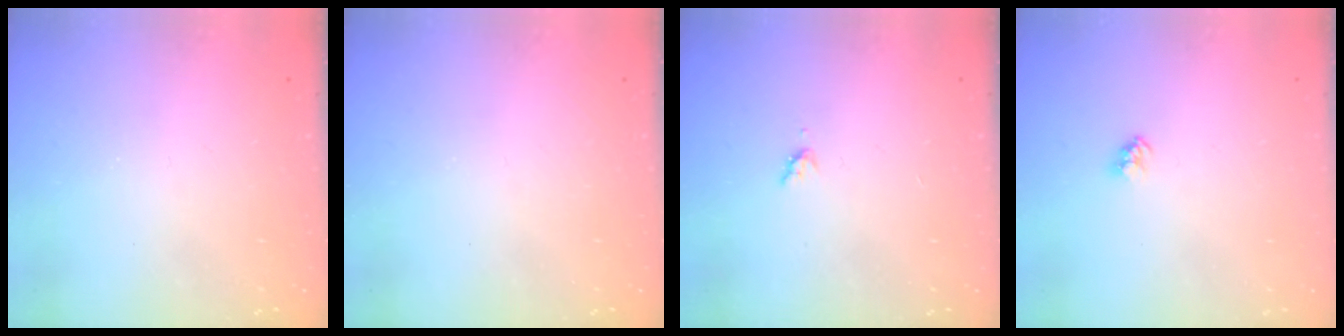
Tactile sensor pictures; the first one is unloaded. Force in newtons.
{"total": 0.0}
{"total": 3.6, "press": 3.5, "slide": 0.6}
{"total": 2.4, "press": 2.4, "slide": 0.1}